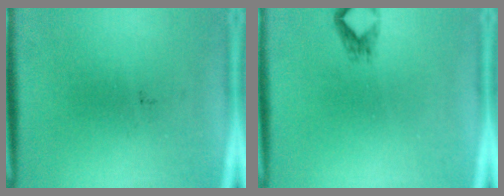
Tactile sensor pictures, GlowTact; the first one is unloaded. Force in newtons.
{"total": 1.1}